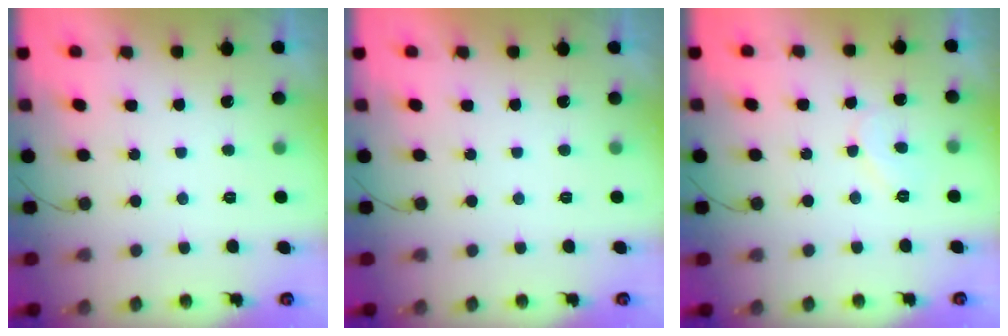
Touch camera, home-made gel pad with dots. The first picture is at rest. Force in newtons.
{"total": 1.7, "press": 1.7, "slide": 0.1}
{"total": 5.2, "press": 5.1, "slide": 0.6}